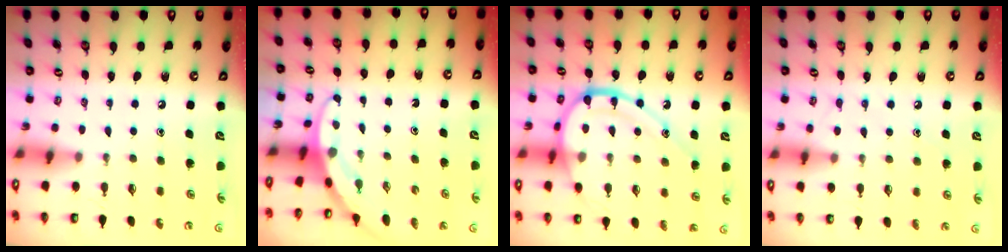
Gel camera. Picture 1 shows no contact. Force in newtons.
{"total": 2.7, "press": 2.7, "slide": 0.0}
{"total": 15.8, "press": 15.8, "slide": 1.5}
{"total": 6.7, "press": 6.6, "slide": 0.9}